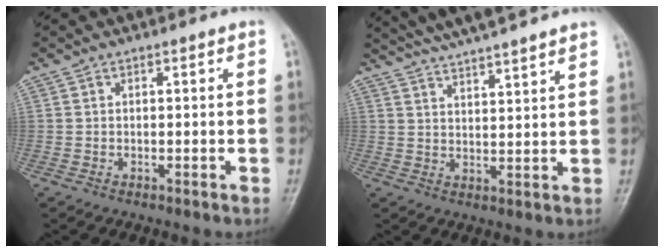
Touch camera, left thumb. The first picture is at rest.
{"total": 12.4, "force": [11.0, 0.8, 5.8], "torque": [-0.085, -0.016, 0.168]}